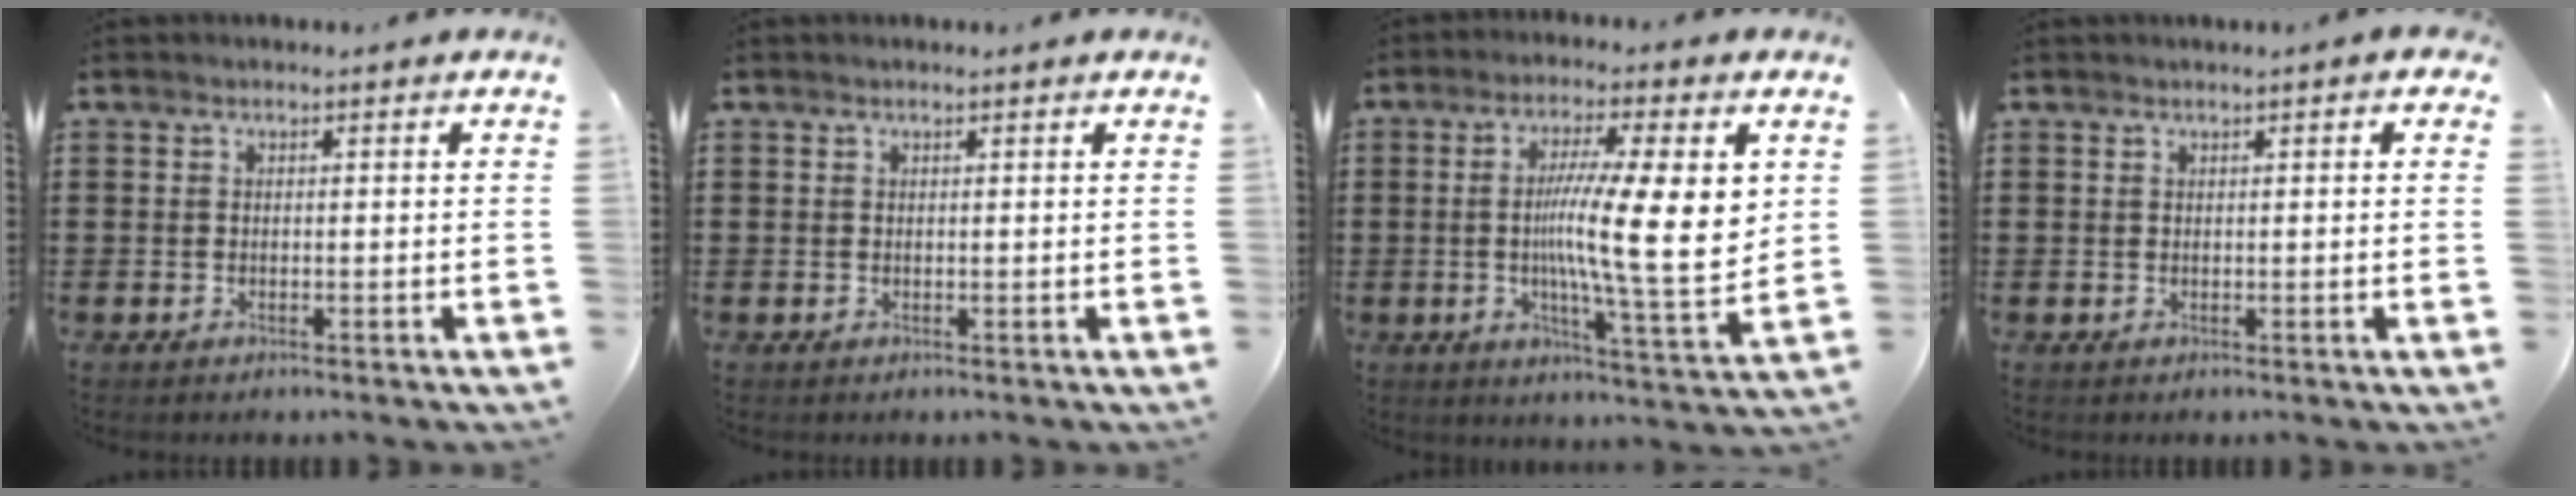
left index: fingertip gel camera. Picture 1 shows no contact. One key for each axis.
{"total": 0.0}
{"total": 13.2, "fx": 1.8, "fy": 2.1, "fz": 12.9, "tx": -0.208, "ty": -0.012, "tz": 0.026}
{"total": 0.8, "fx": 0.4, "fy": 0.0, "fz": 0.7, "tx": -0.013, "ty": 0.001, "tz": 0.008}